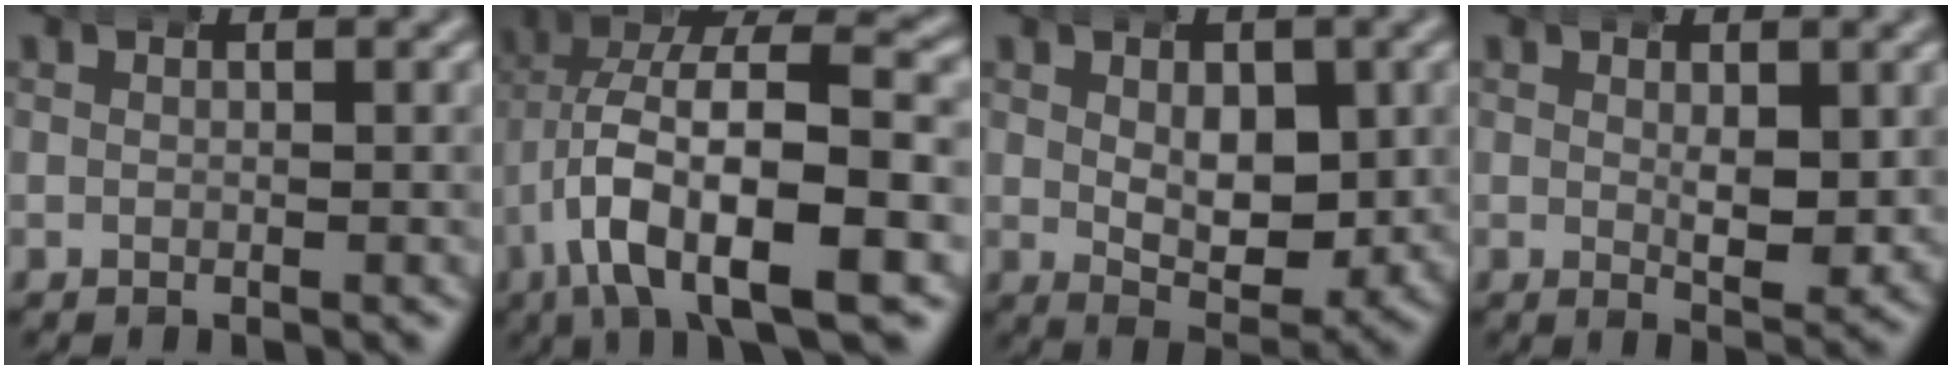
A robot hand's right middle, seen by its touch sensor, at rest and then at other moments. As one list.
[{"total": 12.2, "force": [-1.4, 6.4, 10.3], "torque": [-0.189, -0.019, -0.013]}, {"total": 6.1, "force": [1.0, 3.5, 4.9], "torque": [-0.072, -0.022, 0.024]}, {"total": 3.1, "force": [0.4, 1.3, 2.8], "torque": [-0.048, -0.016, 0.010]}]